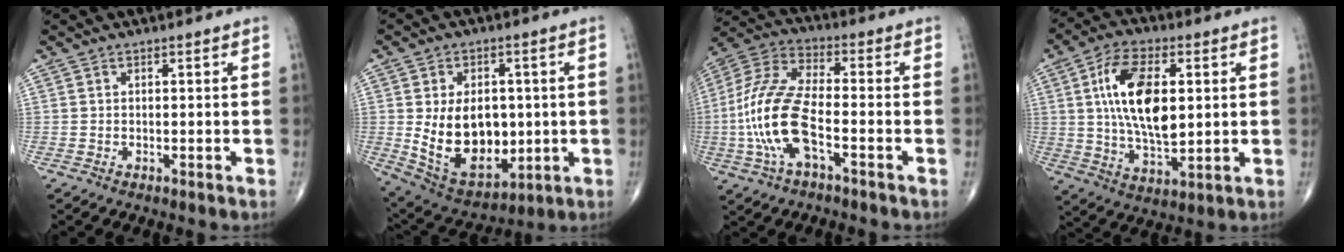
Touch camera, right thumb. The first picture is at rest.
{"total": 16.5, "force": [-0.3, 11.0, 12.3], "torque": [-0.164, -0.009, 0.026]}
{"total": 15.8, "force": [-4.0, 6.4, 13.8], "torque": [-0.306, 0.031, -0.079]}
{"total": 15.8, "force": [2.8, 7.7, 13.5], "torque": [-0.235, -0.009, 0.050]}